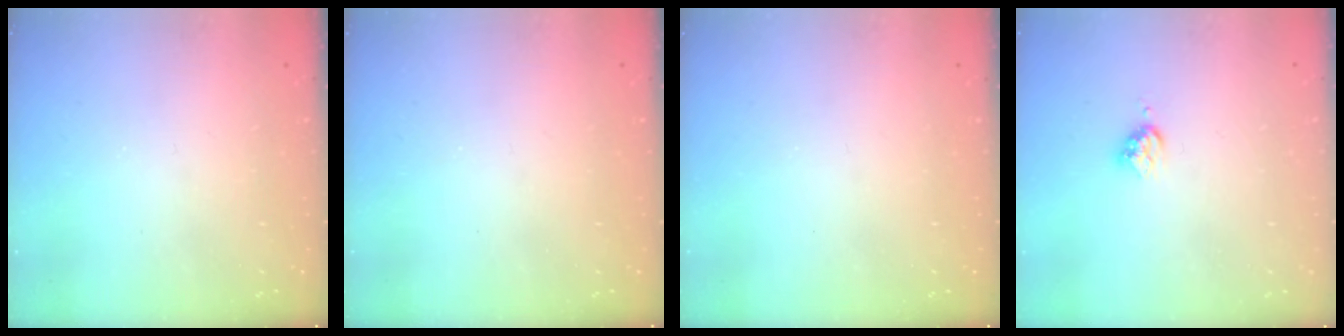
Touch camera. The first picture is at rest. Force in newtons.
{"total": 0.0}
{"total": 0.0}
{"total": 3.6, "press": 3.5, "slide": 0.6}